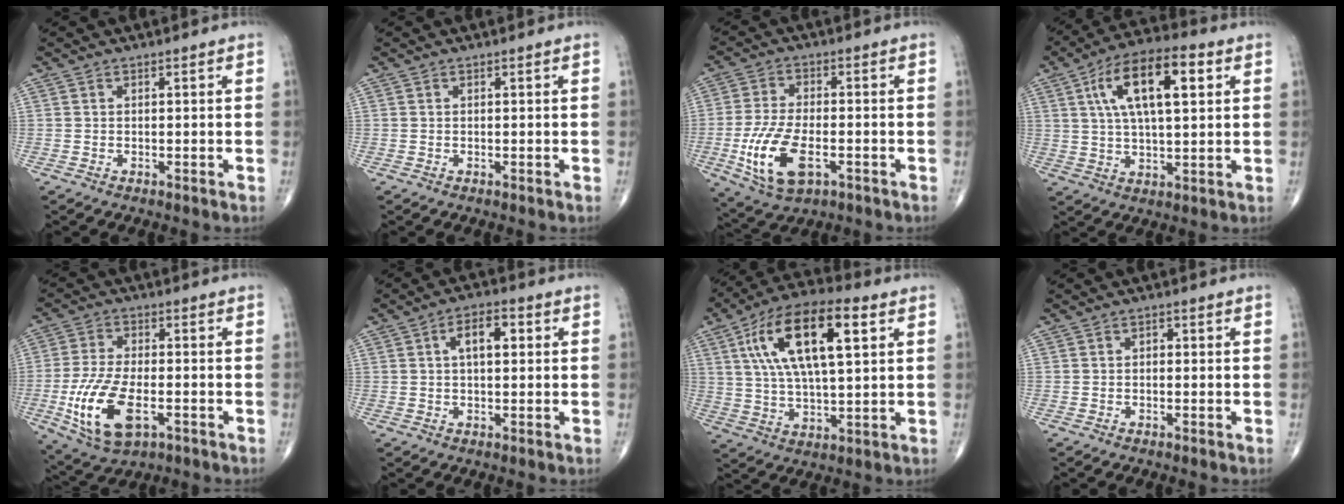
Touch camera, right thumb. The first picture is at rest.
{"total": 0.0}
{"total": 12.5, "force": [-3.8, 6.1, 10.2], "torque": [-0.205, 0.005, -0.063]}
{"total": 15.6, "force": [5.0, 6.2, 13.3], "torque": [-0.220, 0.010, 0.080]}
{"total": 14.0, "force": [-4.1, 6.8, 11.5], "torque": [-0.231, 0.005, -0.067]}
{"total": 6.1, "force": [1.4, 3.0, 5.1], "torque": [-0.073, 0.013, 0.018]}
{"total": 18.8, "force": [6.1, 7.3, 16.2], "torque": [-0.287, 0.009, 0.101]}
{"total": 1.0, "force": [0.0, 0.7, 0.7], "torque": [-0.001, 0.006, -0.005]}